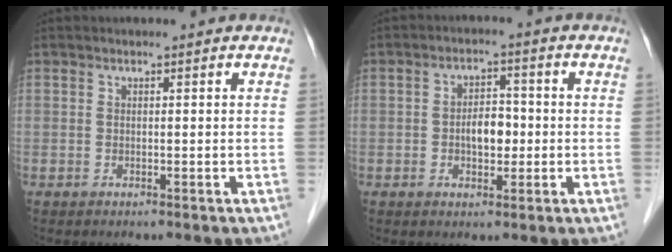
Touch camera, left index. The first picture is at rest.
{"total": 4.4, "force": [-0.6, 2.5, 3.6], "torque": [-0.064, 0.010, -0.010]}